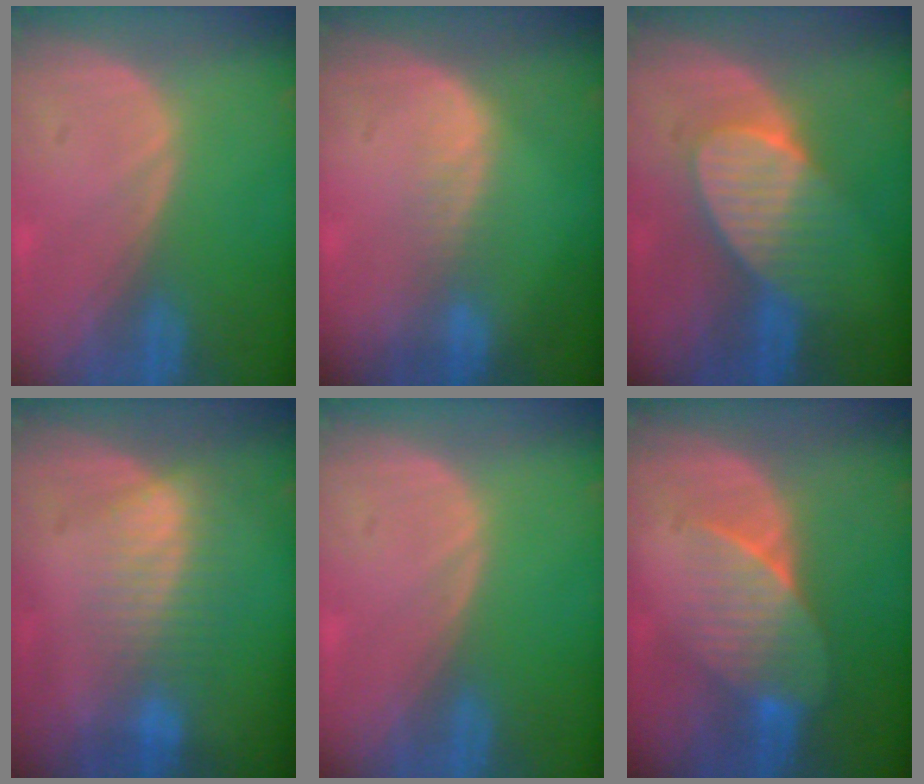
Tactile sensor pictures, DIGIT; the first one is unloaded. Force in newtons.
{"total": 2.0, "press": 2.0, "slide": 0.1}
{"total": 7.0, "press": 7.0, "slide": 0.4}
{"total": 7.2, "press": 6.1, "slide": 3.8}
{"total": 0.0}
{"total": 7.2, "press": 6.6, "slide": 2.8}